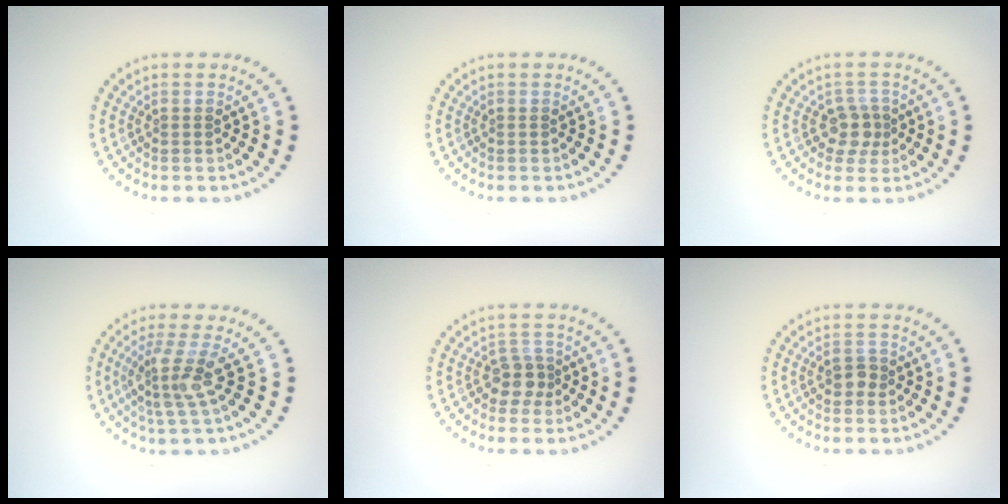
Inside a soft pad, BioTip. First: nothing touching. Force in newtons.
{"total": 0.0}
{"total": 2.2, "press": 1.8, "slide": 1.3}
{"total": 3.3, "press": 2.5, "slide": 2.1}
{"total": 2.3, "press": 1.9, "slide": 1.3}
{"total": 1.6, "press": 1.6, "slide": 0.5}